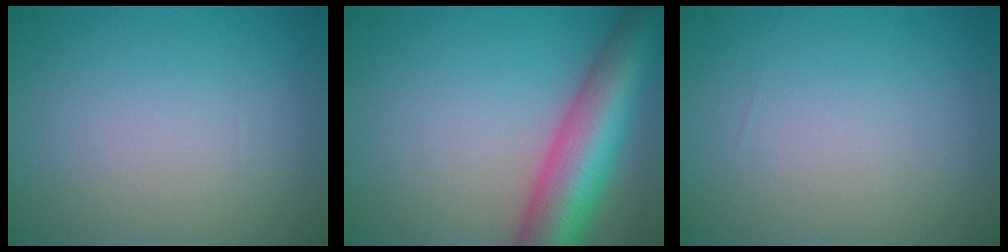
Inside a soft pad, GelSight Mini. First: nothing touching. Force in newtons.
{"total": 10.1, "press": 10.1, "slide": 0.3}
{"total": 0.0}